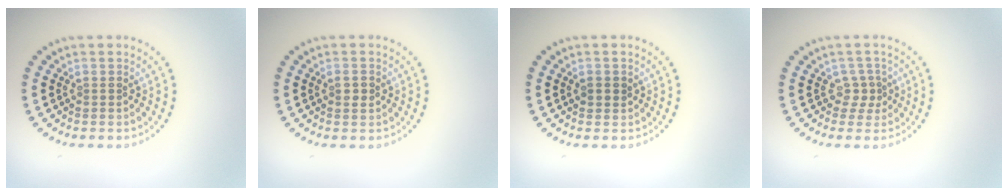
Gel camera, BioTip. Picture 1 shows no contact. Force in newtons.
{"total": 1.0, "press": 1.0, "slide": 0.2}
{"total": 1.2, "press": 1.1, "slide": 0.4}
{"total": 1.6, "press": 1.1, "slide": 1.2}